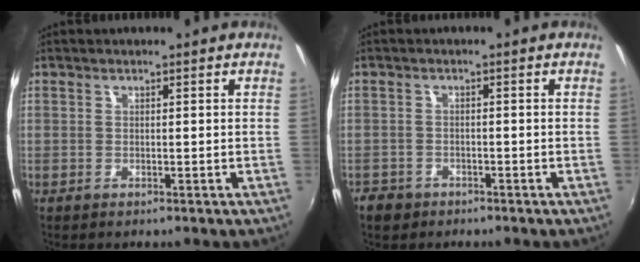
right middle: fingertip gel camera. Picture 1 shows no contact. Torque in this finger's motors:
{"motor_torque": [0.41, -0.36, 0.00, 0.01]}